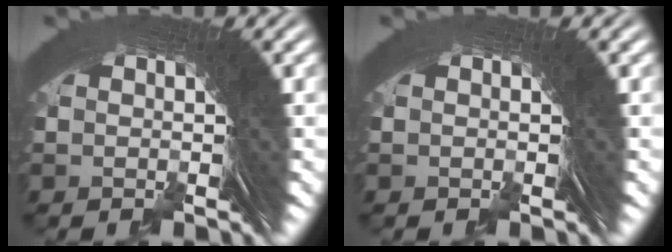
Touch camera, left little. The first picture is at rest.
{"total": 0.0}